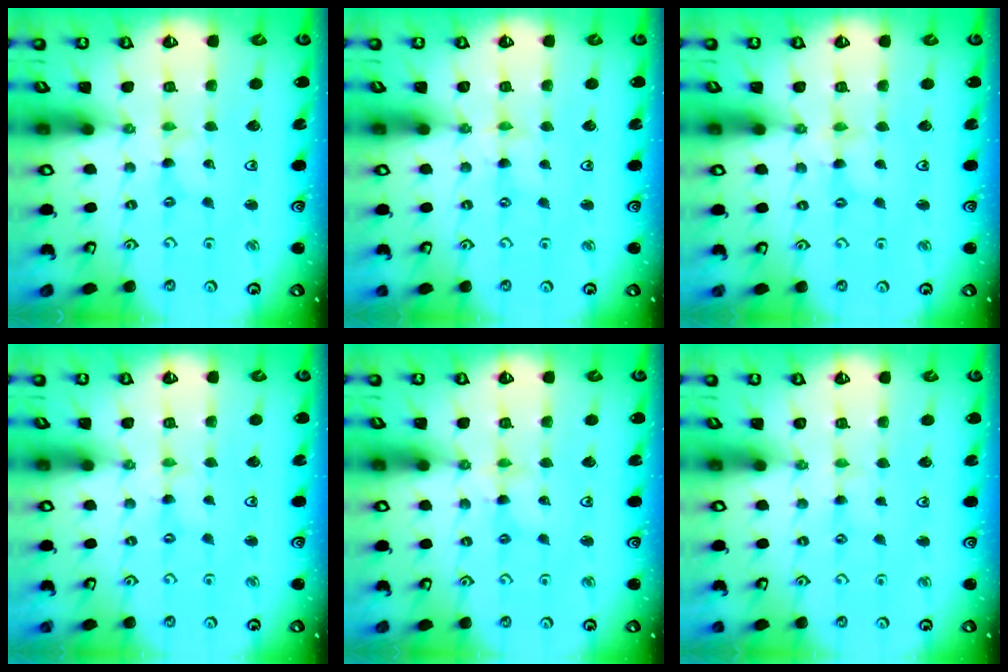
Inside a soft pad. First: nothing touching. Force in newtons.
{"total": 0.0}
{"total": 1.3, "press": 1.3, "slide": 0.2}
{"total": 0.0}
{"total": 2.6, "press": 2.6, "slide": 0.3}
{"total": 1.3, "press": 1.3, "slide": 0.4}